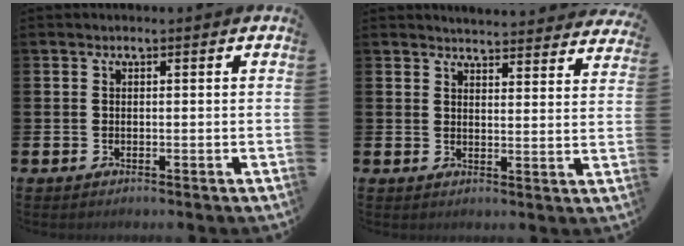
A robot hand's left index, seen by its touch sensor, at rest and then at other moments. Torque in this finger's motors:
{"motor_torque": [1.00, -1.14, 0.10, 0.03]}